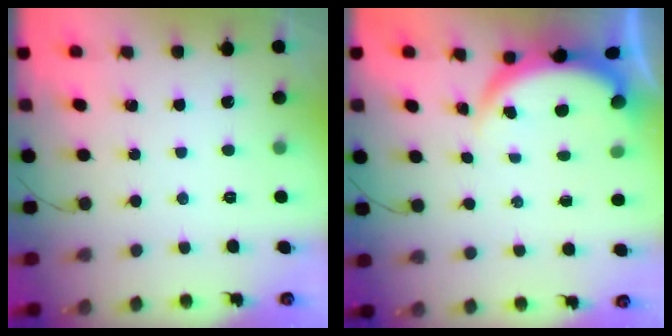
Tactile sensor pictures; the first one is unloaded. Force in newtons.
{"total": 3.8, "press": 3.8, "slide": 0.2}